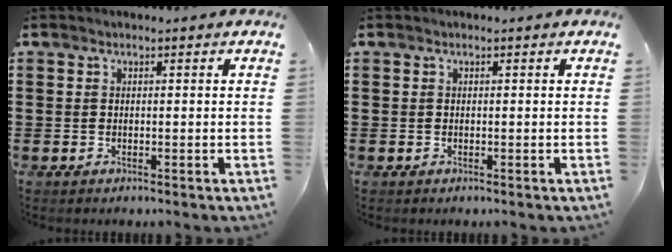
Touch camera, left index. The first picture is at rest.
{"total": 0.0}